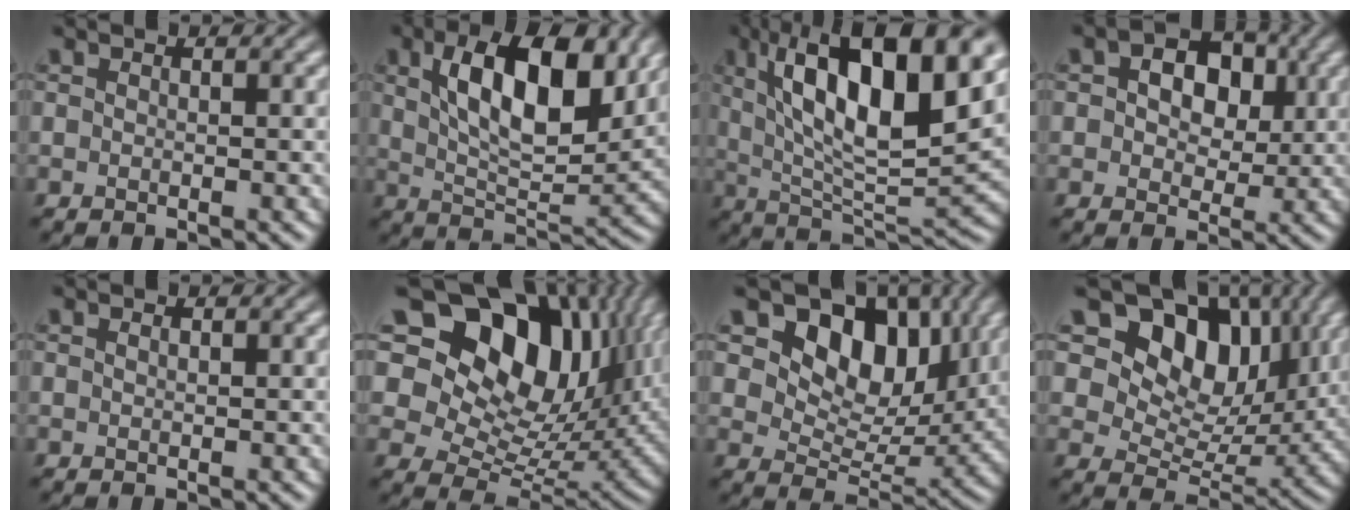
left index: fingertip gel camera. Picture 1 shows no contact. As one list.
[{"total": 10.6, "force": [3.7, 4.8, 8.7], "torque": [-0.137, 0.001, 0.061]}, {"total": 15.2, "force": [6.0, 4.8, 13.1], "torque": [-0.214, 0.012, 0.098]}, {"total": 6.5, "force": [1.6, 4.3, 4.6], "torque": [-0.062, 0.009, 0.010]}, {"total": 0.0}, {"total": 17.0, "force": [8.0, 10.8, 10.5], "torque": [-0.194, 0.030, 0.139]}, {"total": 10.4, "force": [5.0, 6.6, 6.4], "torque": [-0.099, -0.003, 0.077]}, {"total": 11.9, "force": [5.6, 7.7, 7.1], "torque": [-0.108, 0.003, 0.087]}]